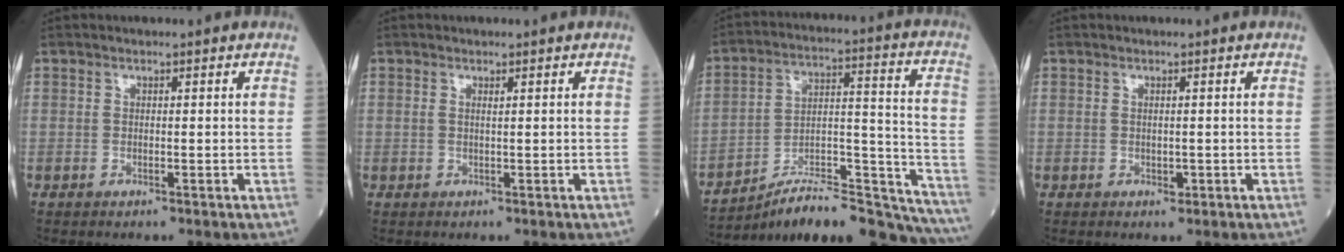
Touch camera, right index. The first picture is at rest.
{"total": 0.7, "force": [0.3, 0.0, 0.6], "torque": [-0.018, 0.002, 0.006]}
{"total": 25.0, "force": [-23.1, 2.4, 9.3], "torque": [-0.084, 0.033, -0.338]}
{"total": 1.5, "force": [-0.1, 0.8, 1.2], "torque": [-0.022, -0.002, 0.002]}